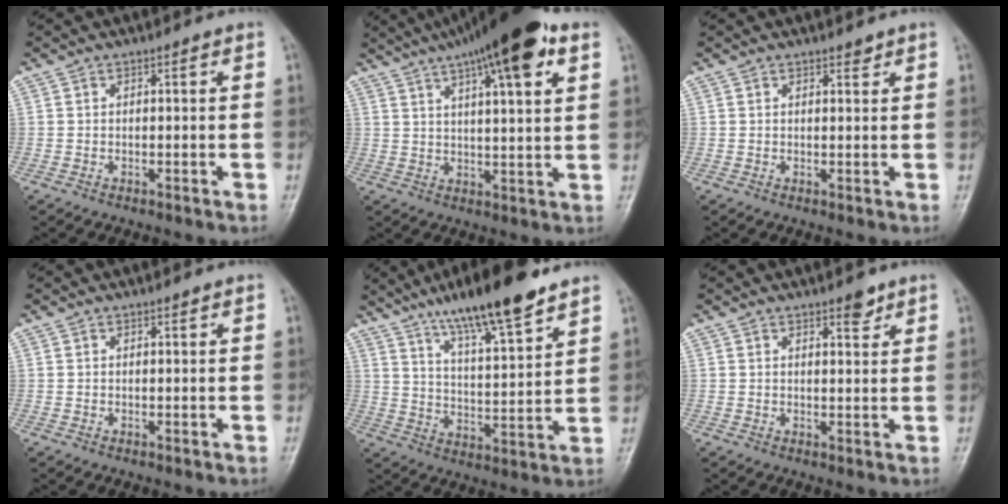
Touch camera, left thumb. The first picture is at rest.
{"total": 17.3, "force": [9.6, 4.0, 13.8], "torque": [-0.207, -0.007, 0.147]}
{"total": 1.3, "force": [1.1, 0.5, 0.4], "torque": [-0.001, -0.009, 0.015]}
{"total": 0.6, "force": [0.6, 0.1, 0.2], "torque": [-0.005, -0.005, 0.009]}
{"total": 16.4, "force": [11.6, 2.9, 11.2], "torque": [-0.172, -0.056, 0.198]}
{"total": 3.1, "force": [2.2, 1.1, 1.8], "torque": [-0.013, -0.015, 0.032]}